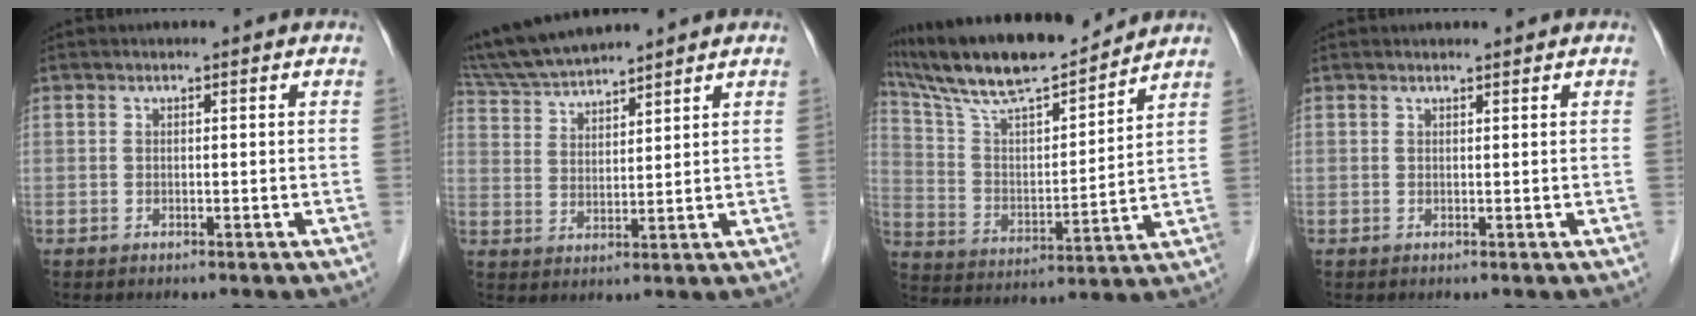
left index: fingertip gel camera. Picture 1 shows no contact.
{"total": 9.8, "force": [9.2, 0.4, 3.4], "torque": [-0.073, 0.027, 0.181]}
{"total": 17.1, "force": [15.2, 1.8, 7.6], "torque": [-0.149, 0.009, 0.274]}
{"total": 0.9, "force": [0.9, 0.0, 0.1], "torque": [-0.007, 0.005, 0.016]}